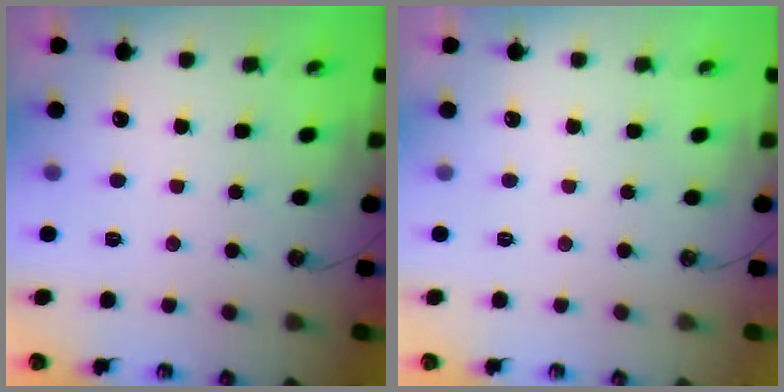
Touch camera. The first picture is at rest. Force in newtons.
{"total": 0.0}